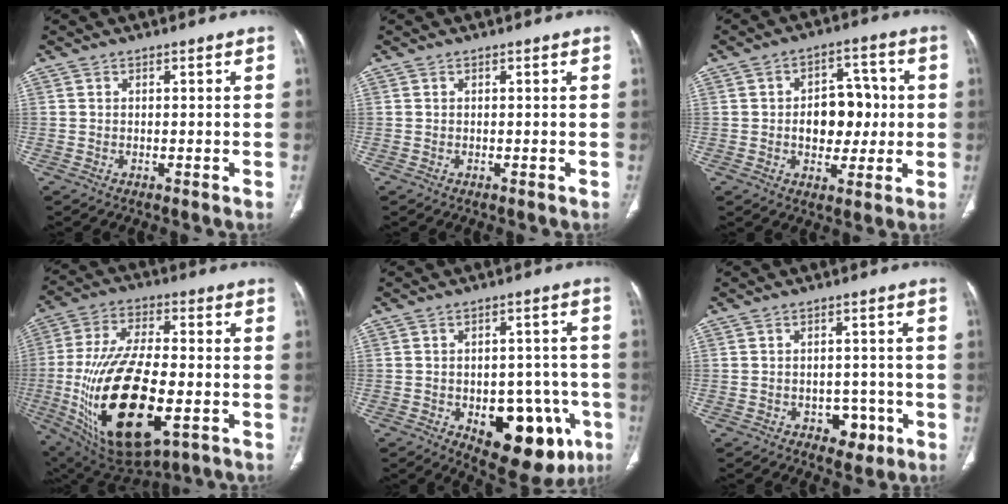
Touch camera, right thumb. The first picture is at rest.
{"total": 0.0}
{"total": 10.5, "force": [-0.1, 7.3, 7.6], "torque": [-0.063, 0.022, 0.001]}
{"total": 26.9, "force": [-6.6, 12.1, 23.1], "torque": [-0.491, -0.013, -0.093]}
{"total": 17.9, "force": [-6.4, 9.8, 13.5], "torque": [-0.131, 0.027, -0.065]}
{"total": 4.9, "force": [-2.1, 3.6, 2.6], "torque": [-0.011, 0.016, -0.021]}